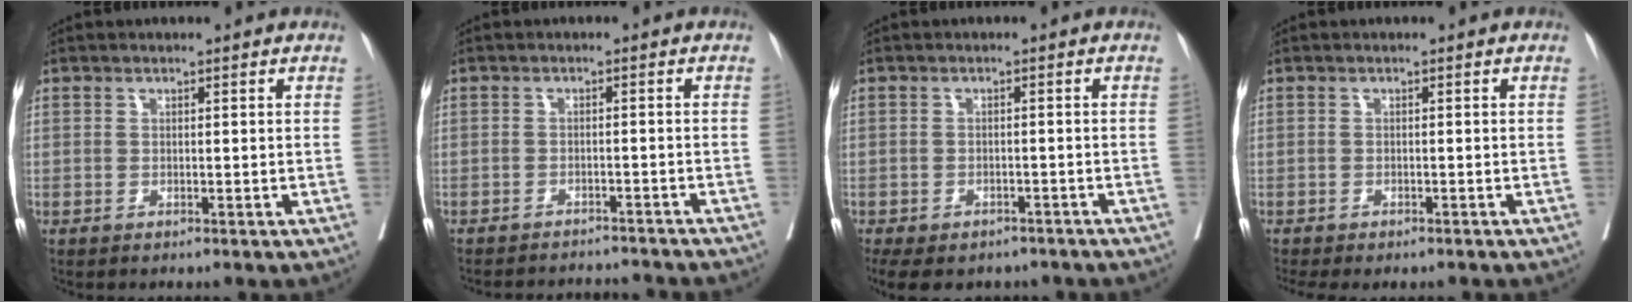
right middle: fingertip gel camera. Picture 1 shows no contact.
{"total": 11.1, "force": [-10.6, 1.7, 2.6], "torque": [-0.040, 0.004, -0.124]}
{"total": 12.7, "force": [-9.4, 6.7, 5.2], "torque": [-0.119, -0.008, -0.110]}
{"total": 4.7, "force": [-4.0, 1.2, 2.0], "torque": [-0.022, 0.001, -0.055]}